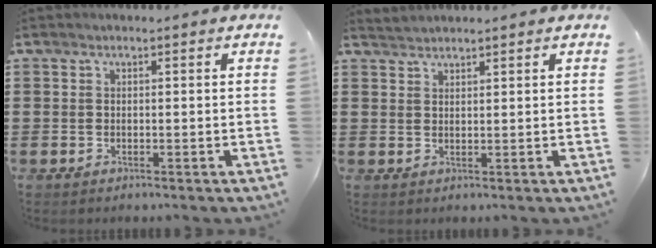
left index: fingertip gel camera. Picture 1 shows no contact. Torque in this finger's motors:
{"motor_torque": [2.14, 0.00, 0.00, 0.01]}